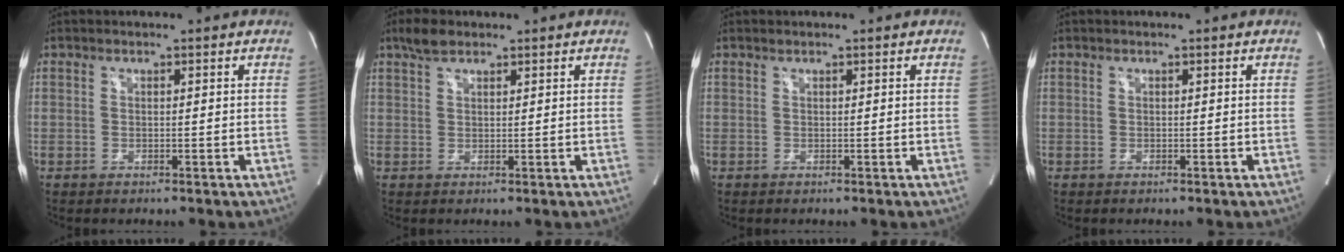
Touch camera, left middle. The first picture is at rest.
{"total": 2.9, "force": [2.2, 1.2, 1.4], "torque": [-0.035, 0.009, 0.043]}
{"total": 0.0}
{"total": 0.0}